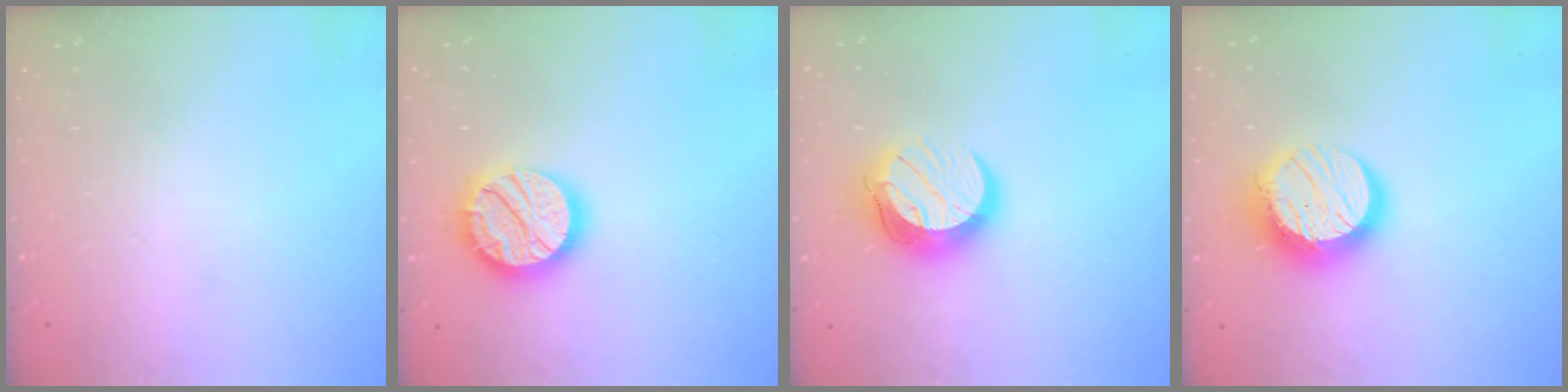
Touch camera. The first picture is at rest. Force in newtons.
{"total": 17.0, "press": 17.0, "slide": 0.8}
{"total": 12.5, "press": 12.5, "slide": 1.2}
{"total": 14.0, "press": 14.0, "slide": 0.9}